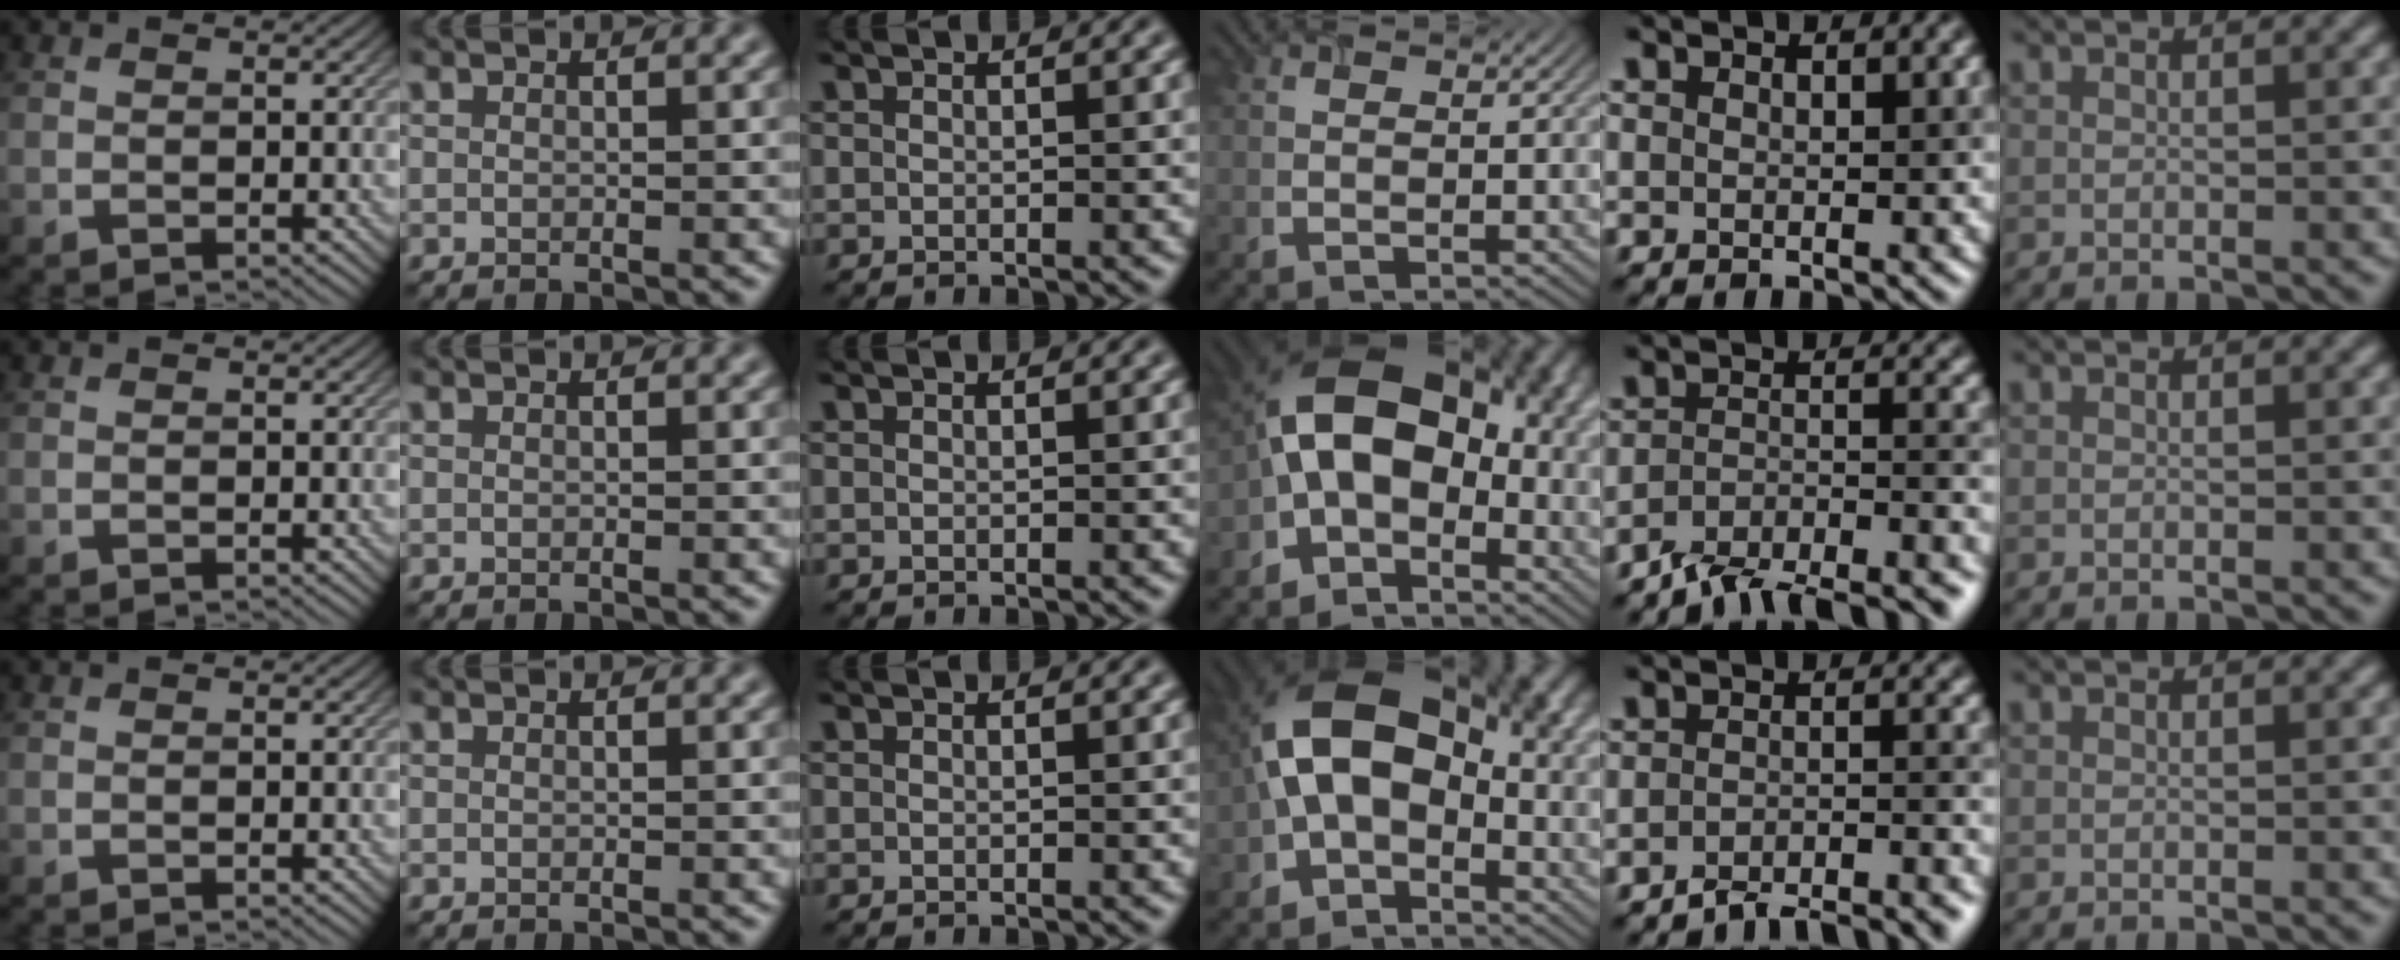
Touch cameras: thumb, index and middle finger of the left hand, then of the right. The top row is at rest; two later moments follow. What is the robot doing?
{"motion": "lift_and_place", "object": "timer"}